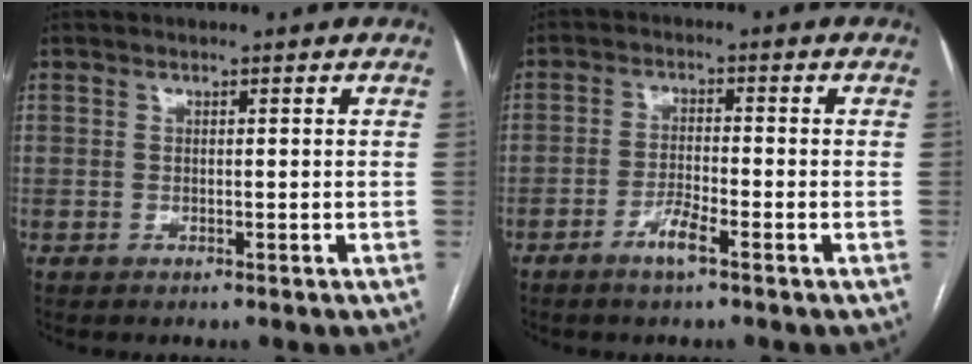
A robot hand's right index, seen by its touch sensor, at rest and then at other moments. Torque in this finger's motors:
{"motor_torque": [0.46, -0.28, 0.07, 0.02]}